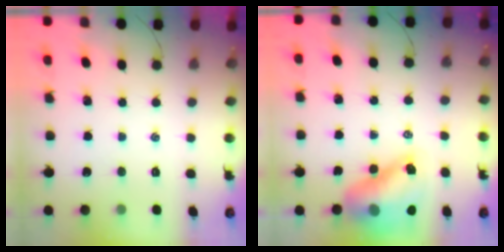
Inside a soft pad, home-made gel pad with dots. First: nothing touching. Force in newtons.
{"total": 11.7, "press": 11.2, "slide": 3.4}